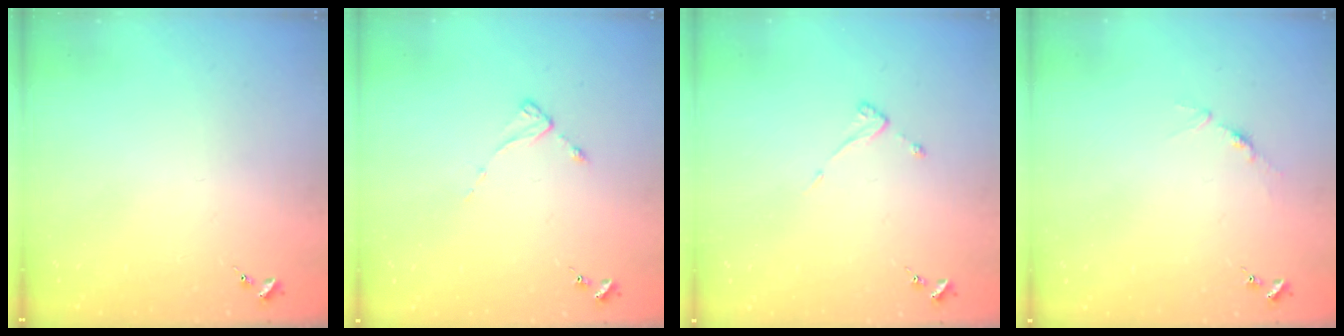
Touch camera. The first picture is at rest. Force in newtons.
{"total": 2.1, "press": 2.0, "slide": 0.4}
{"total": 3.6, "press": 3.6, "slide": 0.3}
{"total": 3.4, "press": 3.4, "slide": 0.4}